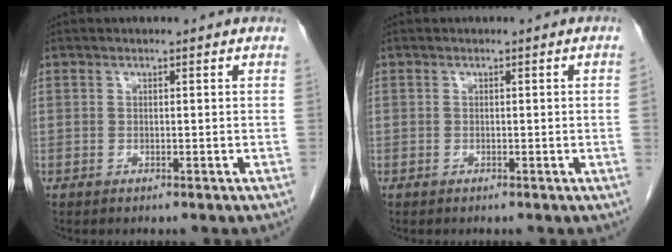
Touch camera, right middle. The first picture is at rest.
{"total": 0.5, "force": [0.0, -0.2, 0.5], "torque": [0.001, 0.002, 0.000]}